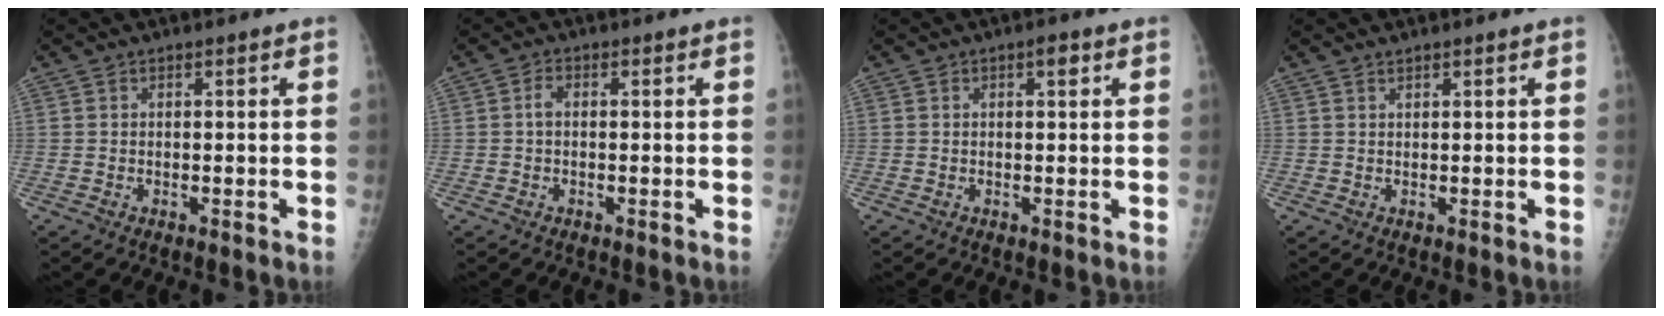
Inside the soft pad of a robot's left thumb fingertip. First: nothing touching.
{"total": 1.8, "force": [0.0, 1.1, 1.5], "torque": [-0.029, 0.005, -0.003]}
{"total": 1.9, "force": [0.8, 0.7, 1.6], "torque": [-0.018, 0.000, 0.011]}
{"total": 0.9, "force": [0.8, 0.1, 0.3], "torque": [-0.005, -0.003, 0.017]}